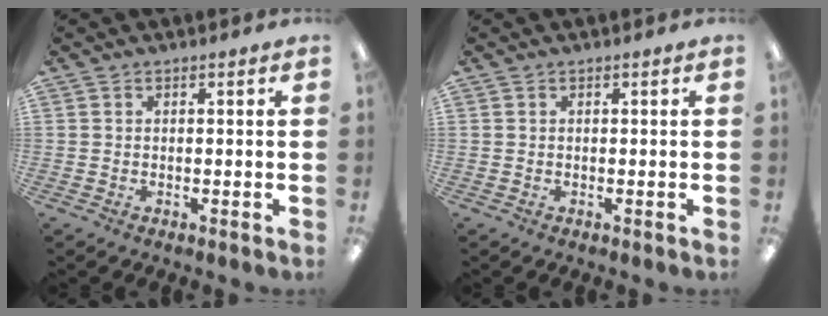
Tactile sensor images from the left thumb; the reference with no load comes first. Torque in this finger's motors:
{"motor_torque": [0.00, 0.00, -0.06, 0.06, 0.00]}